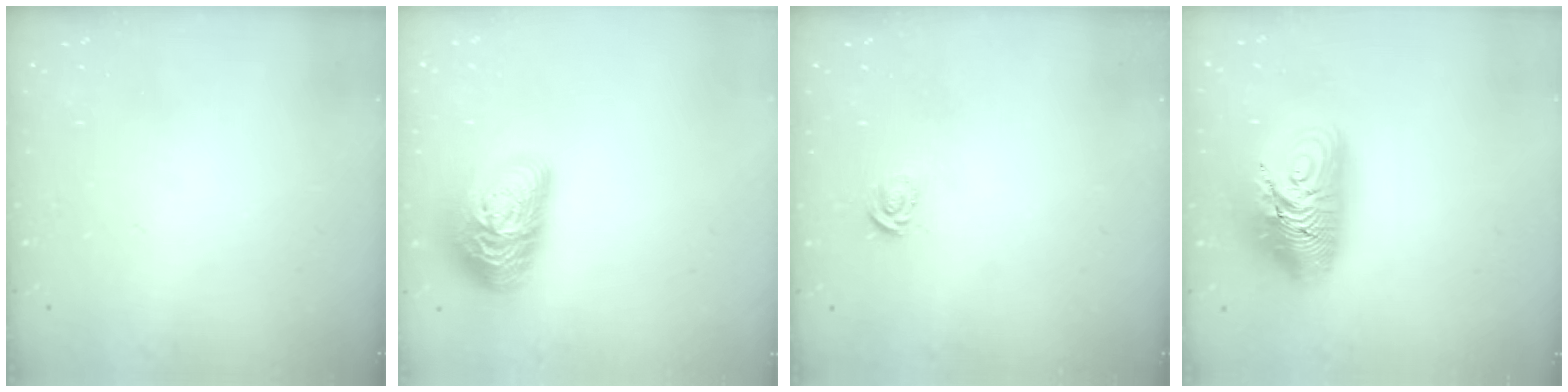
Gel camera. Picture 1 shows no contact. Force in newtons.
{"total": 17.6, "press": 17.6, "slide": 0.9}
{"total": 3.1, "press": 3.1, "slide": 0.2}
{"total": 16.5, "press": 16.4, "slide": 1.4}